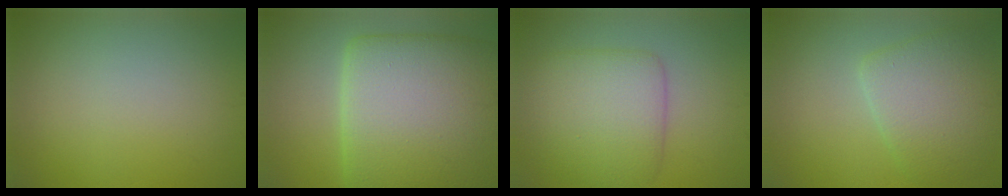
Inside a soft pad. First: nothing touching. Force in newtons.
{"total": 15.4, "press": 15.4, "slide": 0.5}
{"total": 6.3, "press": 6.3, "slide": 0.1}
{"total": 5.6, "press": 5.6, "slide": 0.2}